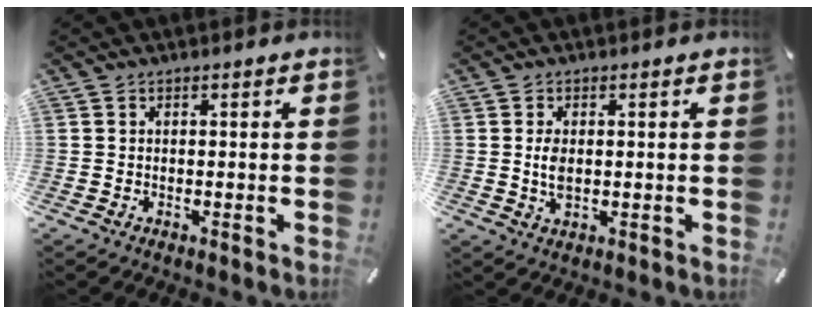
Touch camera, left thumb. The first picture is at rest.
{"total": 3.1, "force": [0.1, 1.8, 2.6], "torque": [-0.054, -0.003, -0.002]}